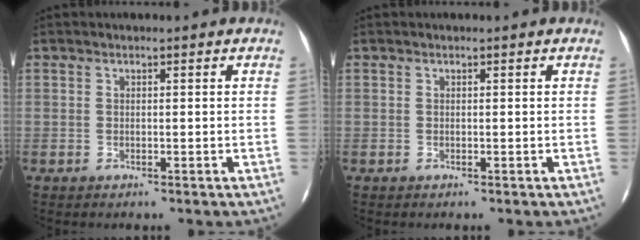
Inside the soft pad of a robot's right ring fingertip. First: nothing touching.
{"total": 0.0}